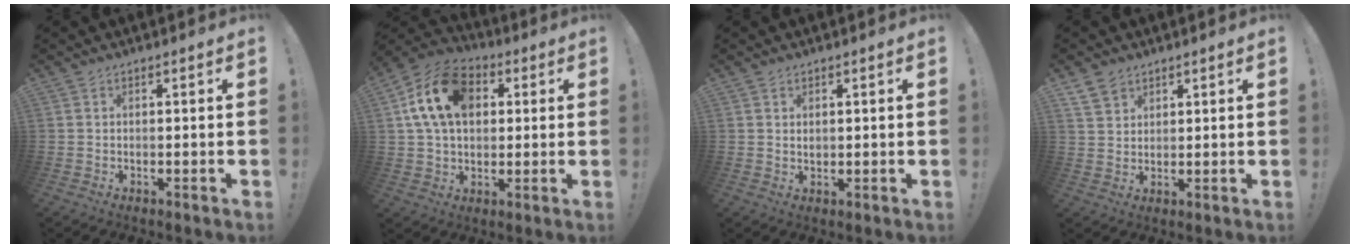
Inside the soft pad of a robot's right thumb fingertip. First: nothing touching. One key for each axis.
{"total": 16.9, "fx": 5.0, "fy": 12.0, "fz": 10.9, "tx": -0.191, "ty": 0.001, "tz": 0.096}
{"total": 1.4, "fx": 0.8, "fy": 1.1, "fz": 0.5, "tx": -0.003, "ty": -0.003, "tz": 0.012}
{"total": 5.3, "fx": 3.9, "fy": 3.4, "fz": 1.5, "tx": -0.032, "ty": -0.016, "tz": 0.077}